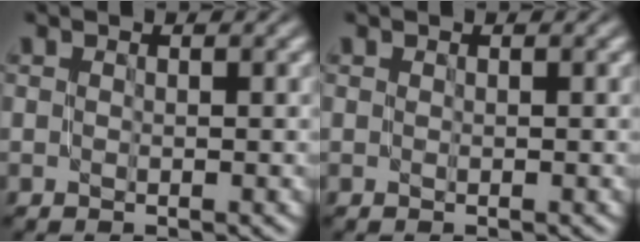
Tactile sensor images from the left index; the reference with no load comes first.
{"total": 0.0}